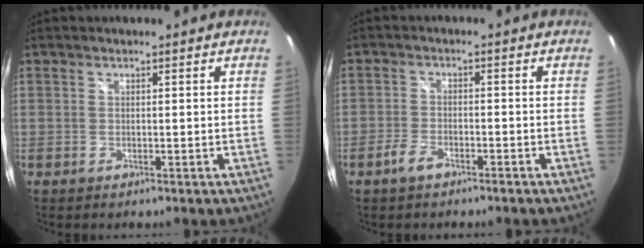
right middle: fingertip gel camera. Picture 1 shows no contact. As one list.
[{"total": 3.4, "force": [-2.5, 1.3, 1.9], "torque": [-0.056, 0.002, -0.050]}]